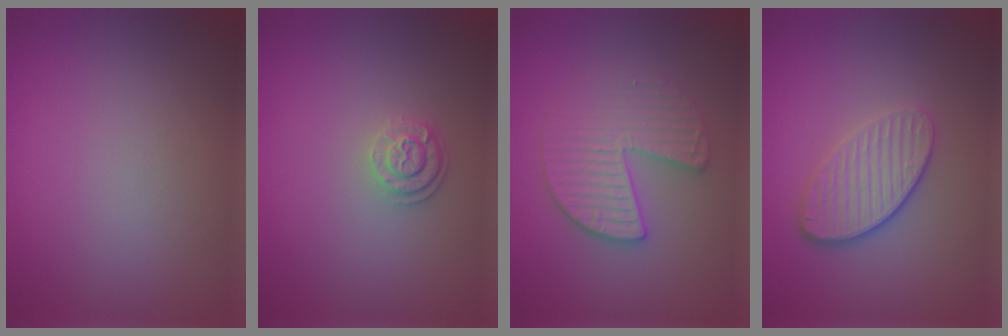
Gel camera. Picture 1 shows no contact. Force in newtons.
{"total": 2.1, "press": 1.8, "slide": 1.2}
{"total": 3.7, "press": 3.5, "slide": 1.3}
{"total": 4.2, "press": 3.2, "slide": 2.8}